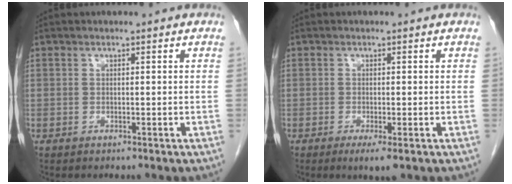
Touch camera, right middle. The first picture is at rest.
{"total": 2.6, "force": [-1.3, 0.3, 2.2], "torque": [-0.032, -0.007, -0.018]}